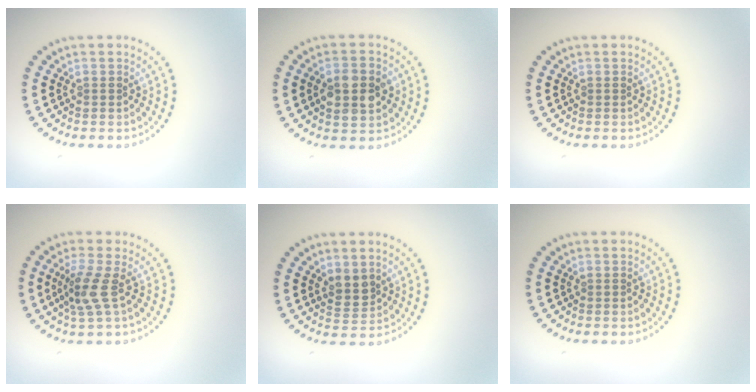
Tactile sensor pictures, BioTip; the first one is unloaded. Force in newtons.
{"total": 4.5, "press": 4.5, "slide": 0.1}
{"total": 0.0}
{"total": 2.7, "press": 2.1, "slide": 1.7}
{"total": 2.1, "press": 1.9, "slide": 0.9}
{"total": 0.0}